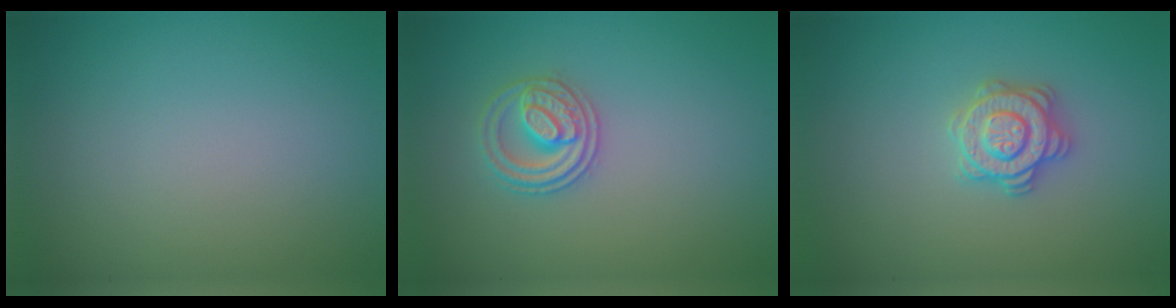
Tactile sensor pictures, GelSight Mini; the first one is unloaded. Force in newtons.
{"total": 2.6, "press": 2.6, "slide": 0.5}
{"total": 2.8, "press": 2.8, "slide": 0.2}